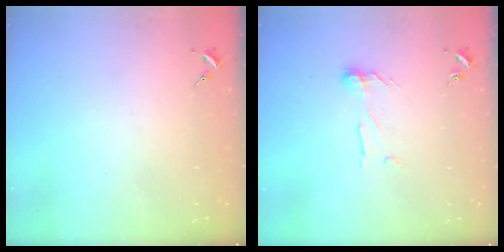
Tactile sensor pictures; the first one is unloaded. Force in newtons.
{"total": 7.0, "press": 7.0, "slide": 0.3}